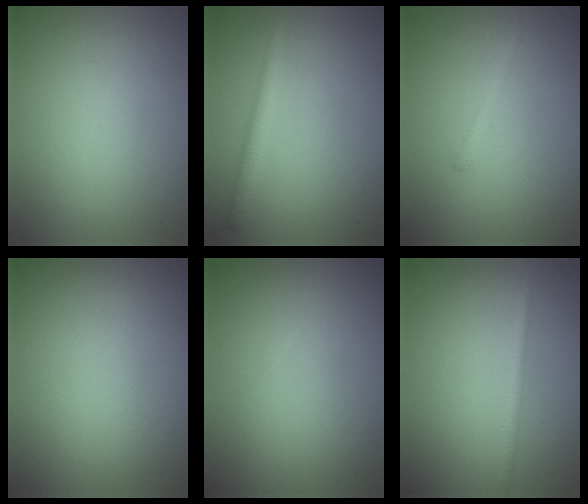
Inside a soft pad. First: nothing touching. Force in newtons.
{"total": 2.0, "press": 2.0, "slide": 0.1}
{"total": 0.8, "press": 0.8, "slide": 0.1}
{"total": 0.0}
{"total": 0.0}
{"total": 1.3, "press": 1.3, "slide": 0.1}